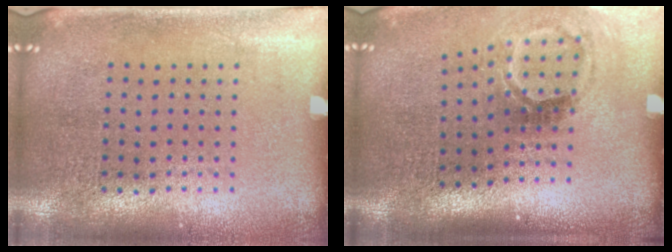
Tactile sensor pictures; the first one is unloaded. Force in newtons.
{"total": 1.8, "press": 1.2, "slide": 1.4}